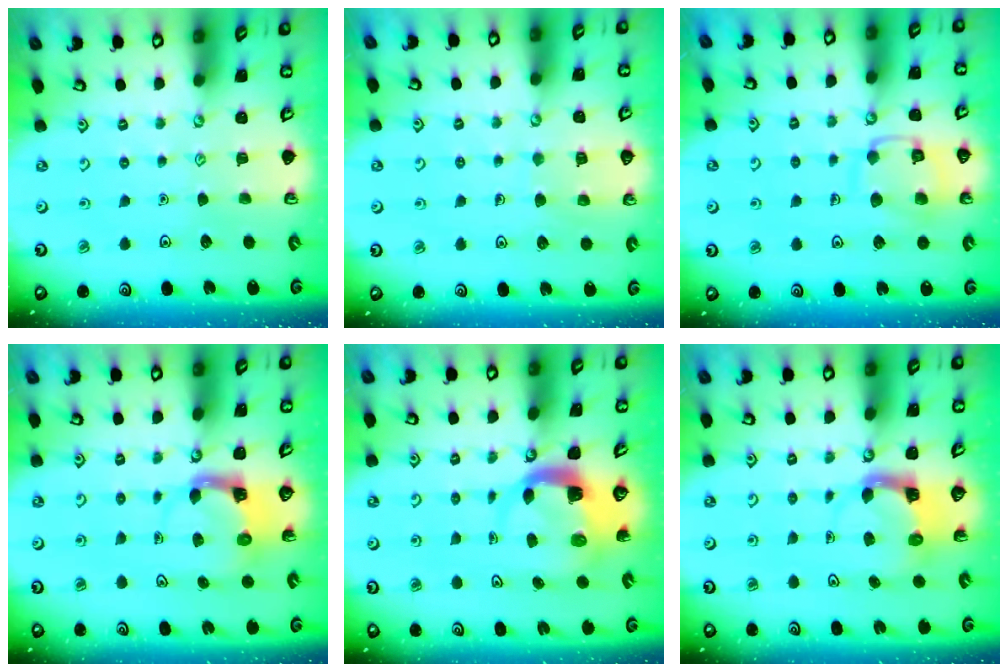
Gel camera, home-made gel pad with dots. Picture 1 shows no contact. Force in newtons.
{"total": 6.0, "press": 6.0, "slide": 0.5}
{"total": 12.4, "press": 12.4, "slide": 1.0}
{"total": 3.5, "press": 3.5, "slide": 0.4}
{"total": 4.6, "press": 4.5, "slide": 0.5}
{"total": 3.9, "press": 3.9, "slide": 0.4}